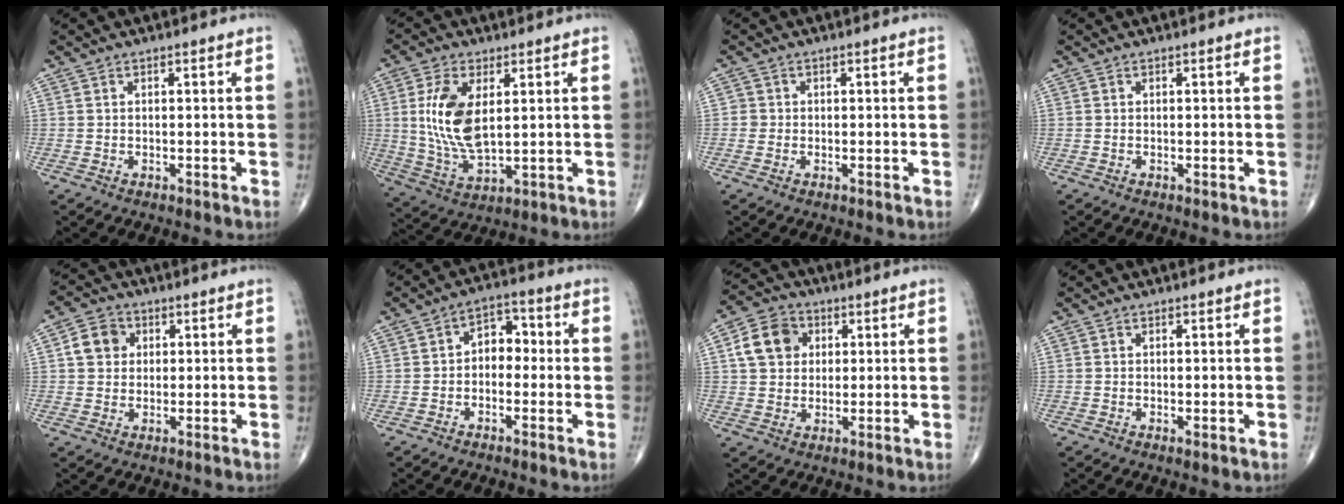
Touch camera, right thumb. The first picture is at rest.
{"total": 12.3, "force": [2.5, 6.0, 10.5], "torque": [-0.212, -0.016, 0.057]}
{"total": 1.1, "force": [-0.2, 1.1, 0.0], "torque": [0.007, 0.005, -0.005]}
{"total": 0.0}
{"total": 5.8, "force": [1.3, 5.0, 2.6], "torque": [-0.031, 0.005, 0.015]}
{"total": 5.6, "force": [-0.5, 4.0, 3.9], "torque": [-0.031, 0.025, -0.023]}
{"total": 8.8, "force": [2.1, 7.3, 4.4], "torque": [-0.062, 0.005, 0.030]}
{"total": 0.6, "force": [-0.1, 0.1, 0.6], "torque": [-0.014, -0.004, -0.003]}